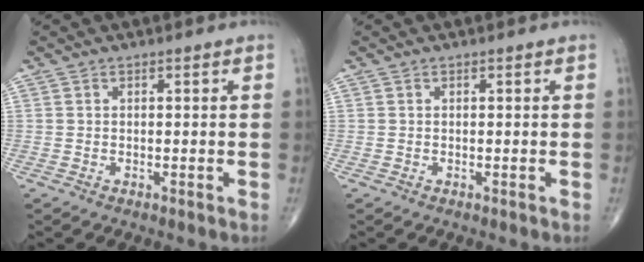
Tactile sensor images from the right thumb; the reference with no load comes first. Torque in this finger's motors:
{"motor_torque": [0.00, 0.01, 0.10, 0.10, 0.00]}